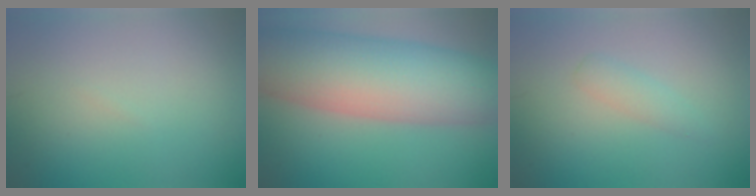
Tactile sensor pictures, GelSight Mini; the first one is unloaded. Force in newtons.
{"total": 13.3, "press": 13.3, "slide": 0.7}
{"total": 1.5, "press": 1.5, "slide": 0.1}